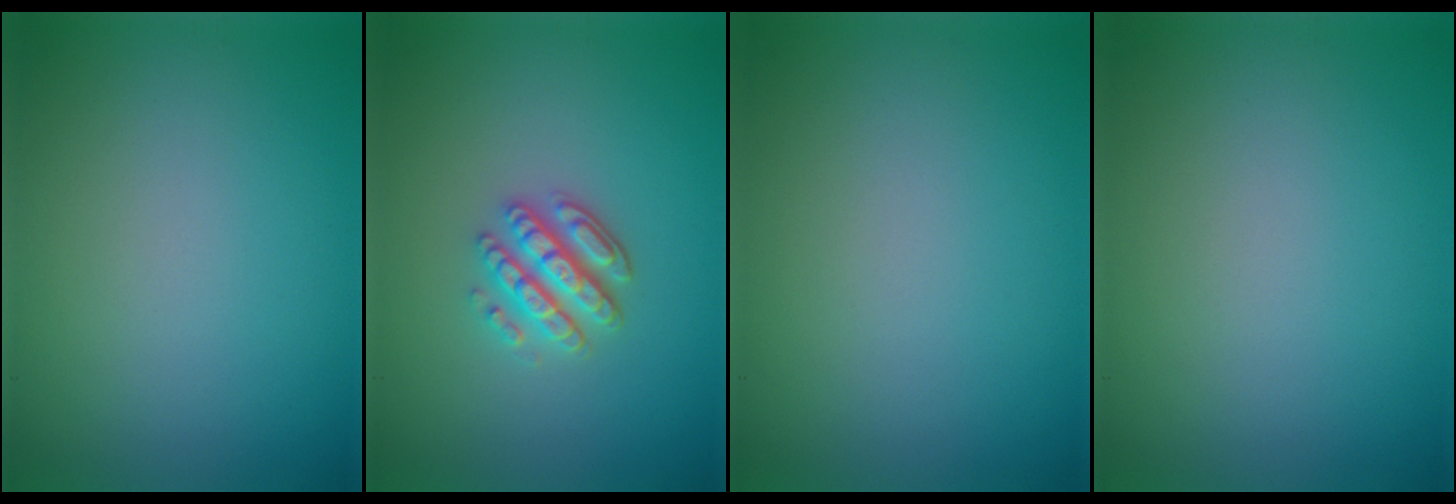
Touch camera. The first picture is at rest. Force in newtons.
{"total": 3.5, "press": 3.0, "slide": 1.7}
{"total": 0.0}
{"total": 0.0}